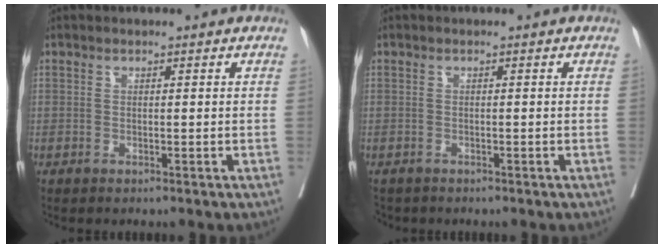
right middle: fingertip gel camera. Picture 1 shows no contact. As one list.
[{"total": 2.4, "force": [-2.0, 1.2, 0.4], "torque": [-0.011, -0.003, -0.033]}]